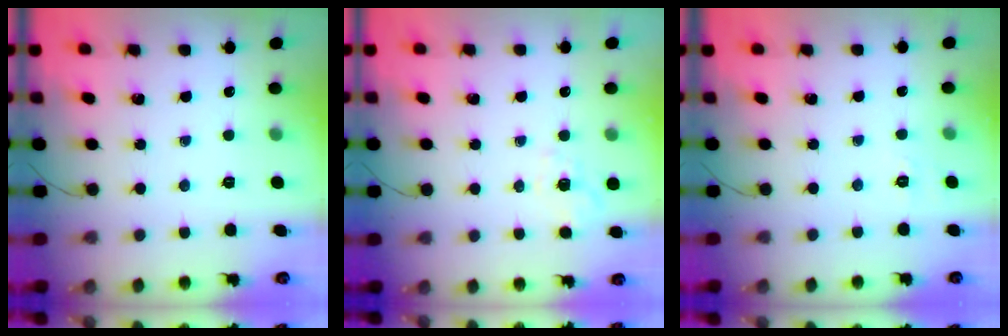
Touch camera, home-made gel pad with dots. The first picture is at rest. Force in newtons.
{"total": 2.2, "press": 1.6, "slide": 1.6}
{"total": 3.6, "press": 3.2, "slide": 1.7}